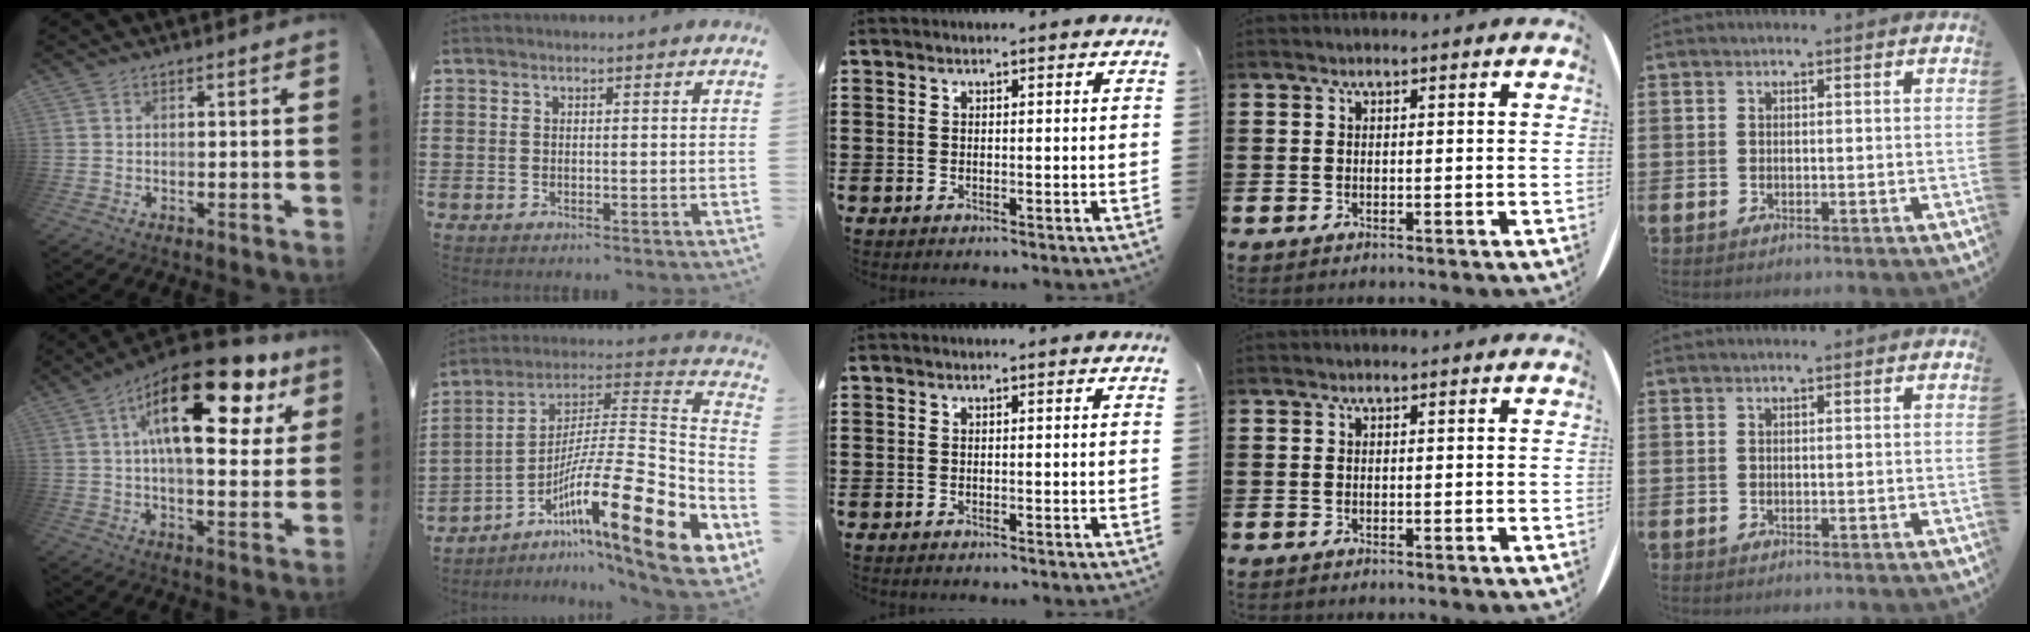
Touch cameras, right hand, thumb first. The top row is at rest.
{"thumb": {"total": 25.2, "force": [10.3, 9.2, 21.0], "torque": [-0.331, -0.055, 0.166]}, "index": {"total": 19.3, "force": [-9.5, 2.9, 16.6], "torque": [-0.261, -0.008, -0.171]}}